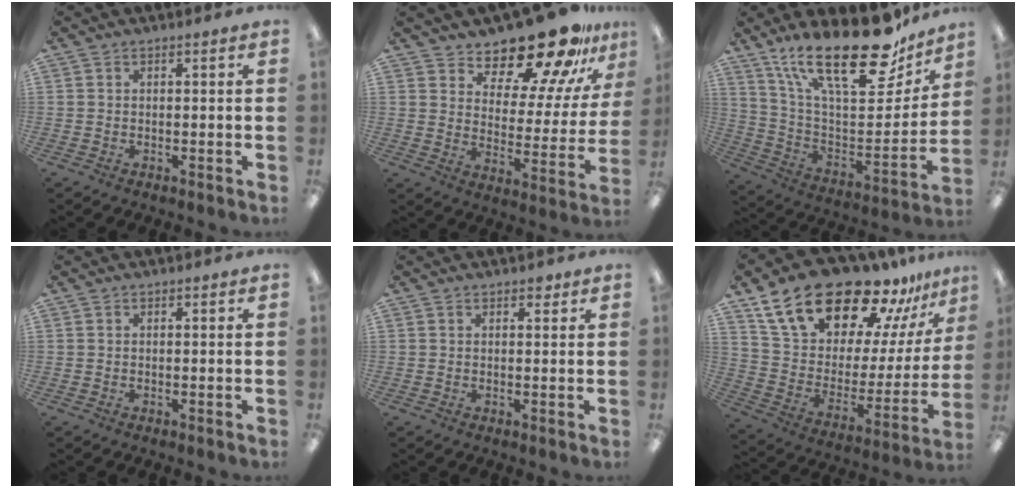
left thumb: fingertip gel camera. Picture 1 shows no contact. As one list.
[{"total": 19.6, "force": [16.9, 5.6, 8.1], "torque": [-0.117, -0.134, 0.284]}, {"total": 27.3, "force": [18.8, 10.1, 17.0], "torque": [-0.264, -0.120, 0.323]}, {"total": 0.0}, {"total": 1.5, "force": [1.1, 0.8, 0.6], "torque": [0.004, -0.006, 0.017]}, {"total": 24.4, "force": [18.2, 11.6, 11.2], "torque": [-0.182, -0.122, 0.328]}]